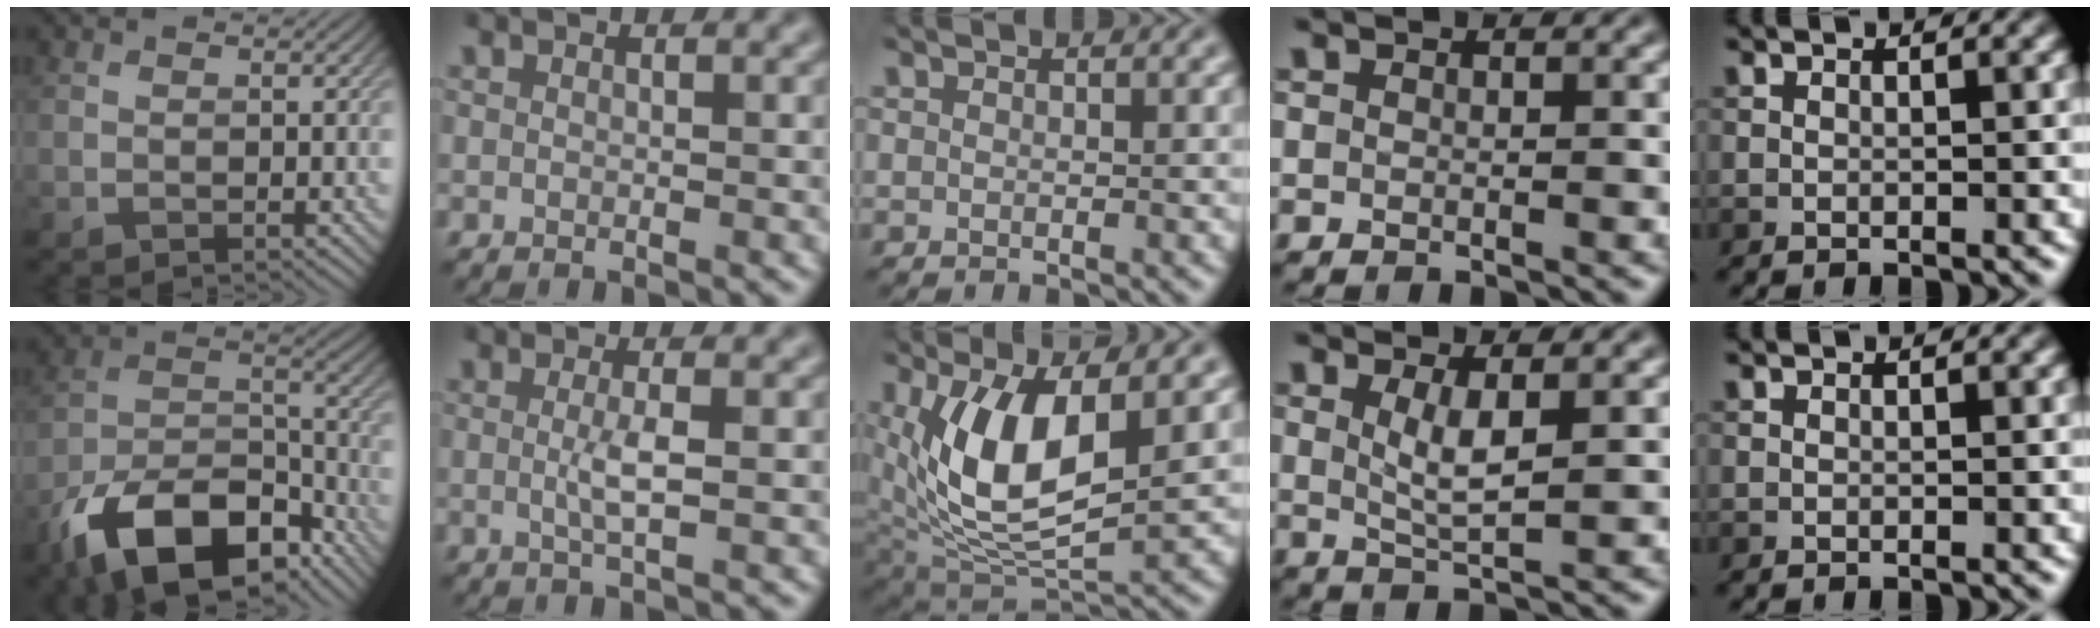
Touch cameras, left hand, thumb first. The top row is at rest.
{"thumb": {"total": 16.6, "force": [-10.5, 8.2, 9.8], "torque": [-0.195, -0.032, -0.188]}, "index": {"total": 2.0, "force": [-0.6, 0.1, 1.9], "torque": [-0.037, 0.001, -0.006]}, "middle": {"total": 9.2, "force": [2.0, 4.2, 7.9], "torque": [-0.166, -0.013, 0.039]}, "ring": {"total": 2.6, "force": [0.5, 0.6, 2.5], "torque": [-0.049, -0.007, 0.013]}}